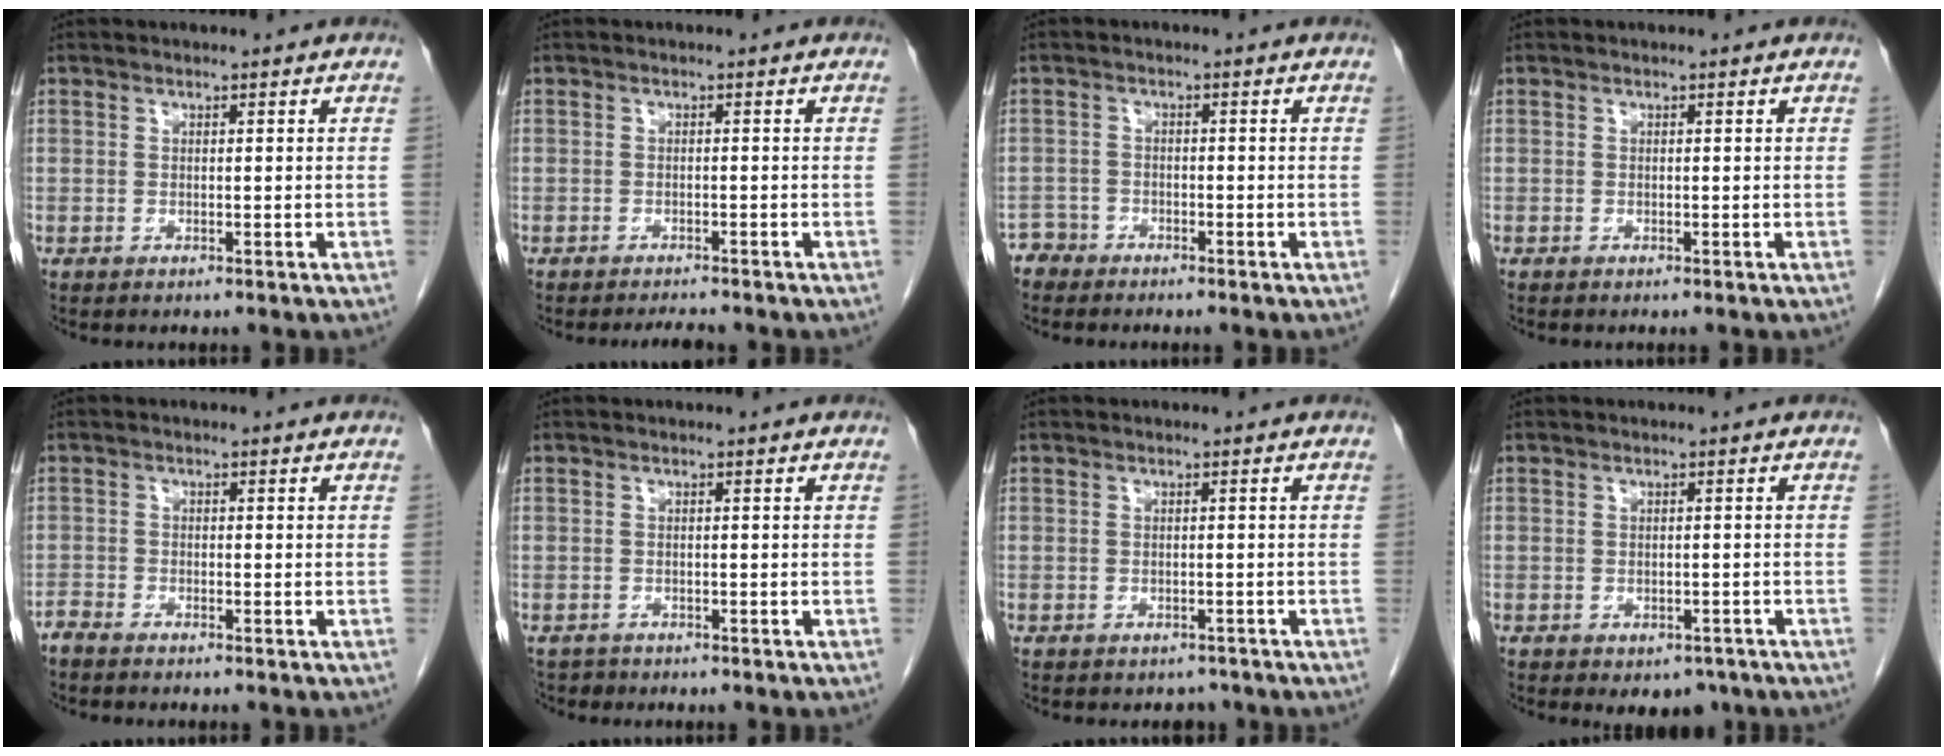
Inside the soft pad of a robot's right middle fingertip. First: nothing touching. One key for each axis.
{"total": 1.9, "fx": -1.9, "fy": 0.1, "fz": 0.5, "tx": -0.010, "ty": -0.006, "tz": -0.026}
{"total": 2.3, "fx": -2.0, "fy": 0.9, "fz": -0.7, "tx": 0.015, "ty": 0.002, "tz": -0.040}
{"total": 0.0}
{"total": 1.4, "fx": -1.4, "fy": 0.1, "fz": 0.2, "tx": -0.003, "ty": -0.003, "tz": -0.026}
{"total": 1.4, "fx": -1.2, "fy": 0.7, "fz": -0.4, "tx": 0.000, "ty": 0.000, "tz": -0.021}
{"total": 2.1, "fx": -1.8, "fy": 1.1, "fz": 0.0, "tx": -0.002, "ty": 0.003, "tz": -0.026}
{"total": 3.6, "fx": -2.5, "fy": 2.2, "fz": 1.4, "tx": -0.004, "ty": 0.002, "tz": -0.026}